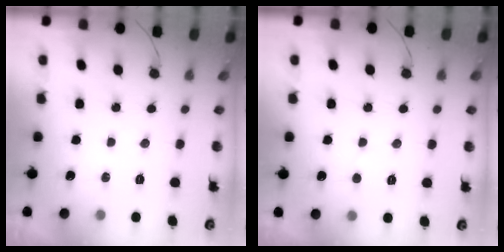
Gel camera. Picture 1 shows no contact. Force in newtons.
{"total": 2.9, "press": 2.9, "slide": 0.3}